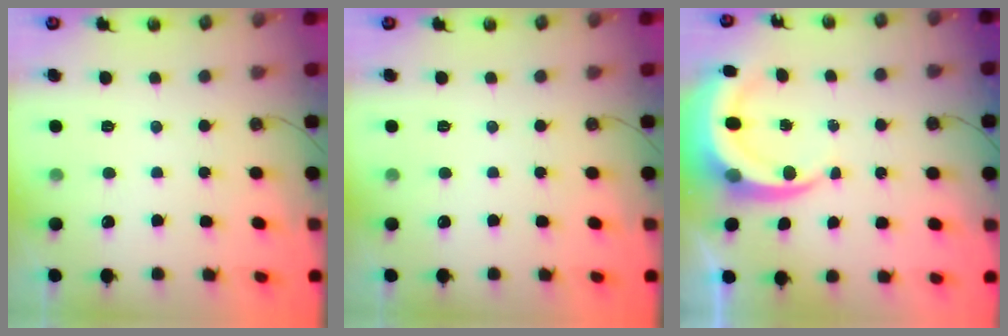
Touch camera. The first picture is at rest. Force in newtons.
{"total": 0.0}
{"total": 7.8, "press": 7.8, "slide": 0.9}